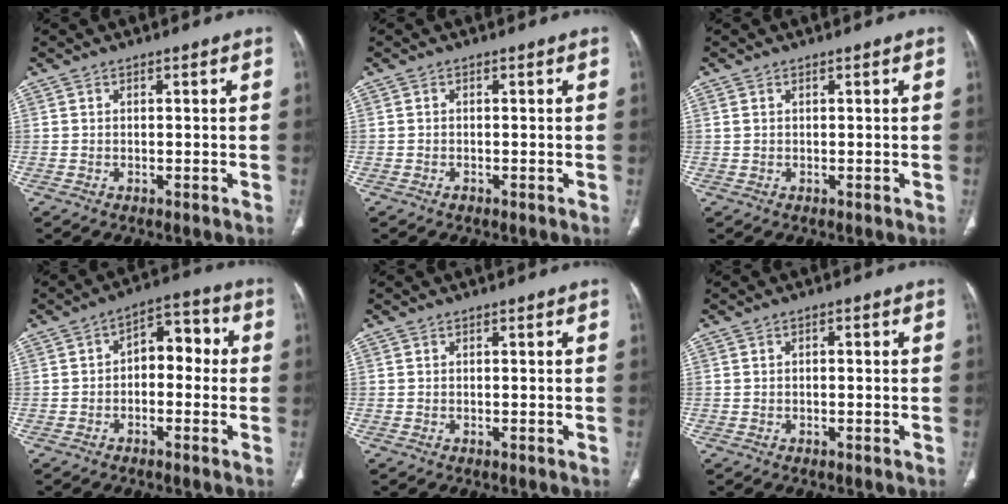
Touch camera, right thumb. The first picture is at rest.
{"total": 0.7, "force": [-0.5, 0.4, 0.2], "torque": [-0.002, 0.001, -0.009]}
{"total": 0.8, "force": [0.4, 0.4, 0.5], "torque": [-0.014, 0.011, 0.013]}
{"total": 7.7, "force": [0.0, 4.7, 6.1], "torque": [-0.054, 0.035, -0.014]}
{"total": 0.0}
{"total": 1.1, "force": [0.2, 0.4, 1.0], "torque": [-0.019, 0.005, 0.002]}